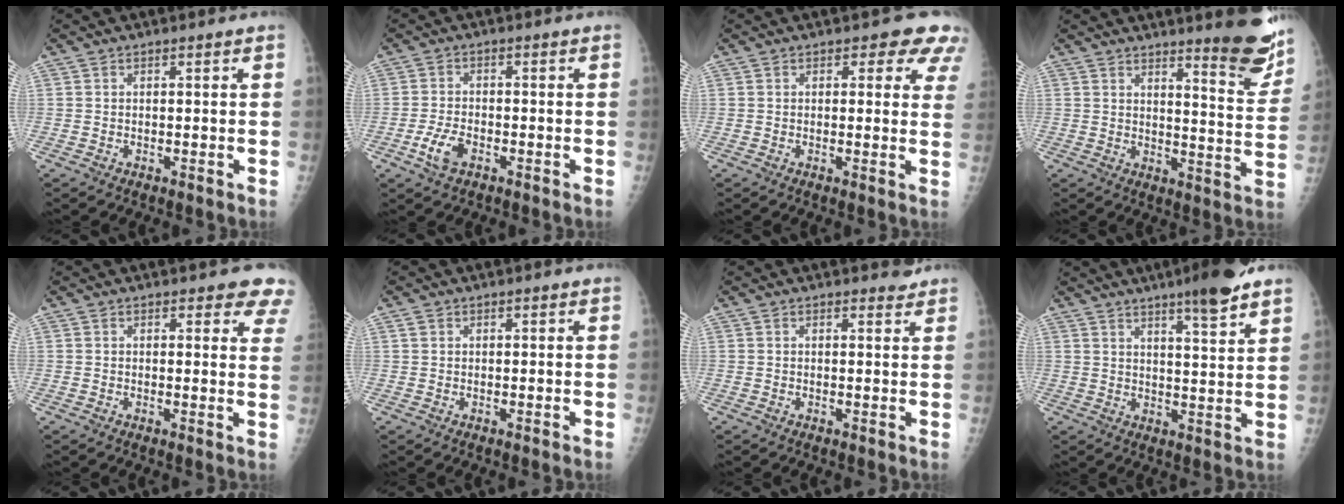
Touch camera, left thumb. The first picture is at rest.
{"total": 4.8, "force": [-2.3, 2.6, 3.3], "torque": [-0.068, 0.008, -0.044]}
{"total": 5.9, "force": [4.0, 3.2, 3.0], "torque": [0.008, -0.015, 0.026]}
{"total": 11.8, "force": [9.1, 1.9, 7.2], "torque": [-0.063, -0.075, 0.114]}
{"total": 6.6, "force": [5.4, 2.5, 2.7], "torque": [0.011, -0.023, 0.039]}
{"total": 0.8, "force": [0.4, 0.6, 0.3], "torque": [-0.002, 0.000, 0.009]}
{"total": 1.3, "force": [1.3, 0.4, 0.1], "torque": [0.004, -0.012, 0.012]}
{"total": 9.3, "force": [6.6, 0.9, 6.4], "torque": [-0.085, -0.036, 0.096]}